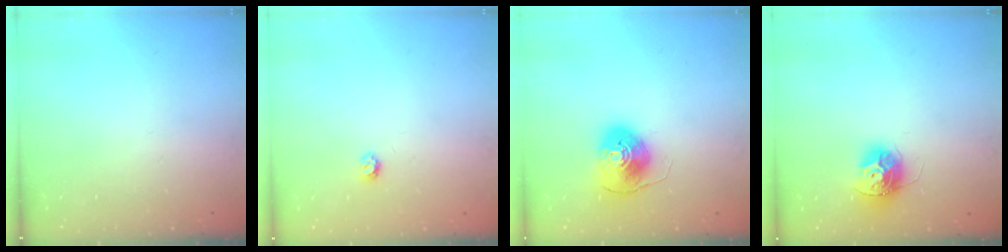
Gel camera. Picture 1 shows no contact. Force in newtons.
{"total": 3.6, "press": 3.6, "slide": 0.3}
{"total": 8.3, "press": 8.3, "slide": 0.5}
{"total": 11.1, "press": 11.1, "slide": 0.5}